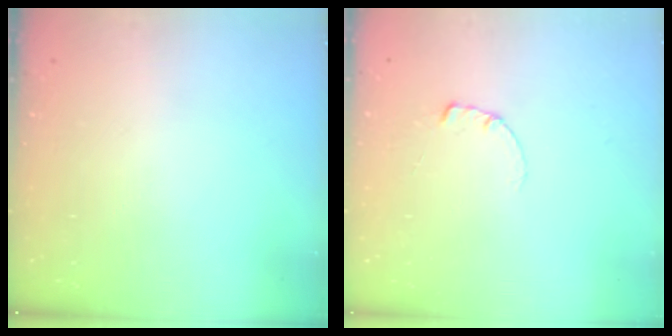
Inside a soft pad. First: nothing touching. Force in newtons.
{"total": 0.6, "press": 0.5, "slide": 0.2}